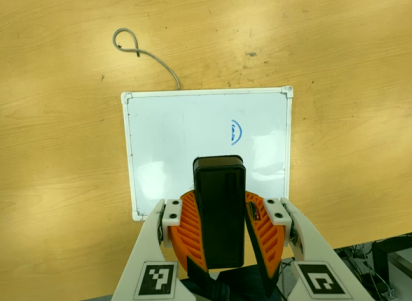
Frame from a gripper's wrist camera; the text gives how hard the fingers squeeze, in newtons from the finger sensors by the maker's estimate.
{"total": 10.1, "left": 9.9, "right": 10.3}